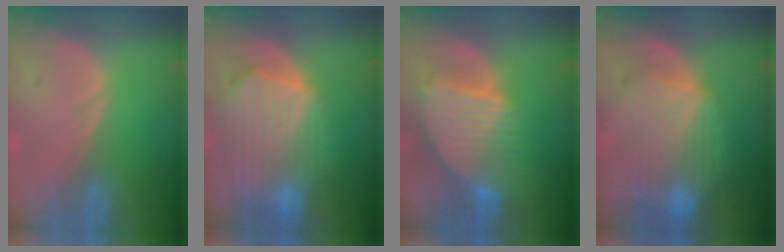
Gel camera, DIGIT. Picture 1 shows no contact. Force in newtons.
{"total": 10.4, "press": 9.1, "slide": 5.1}
{"total": 8.7, "press": 7.6, "slide": 4.2}
{"total": 8.9, "press": 8.0, "slide": 3.9}